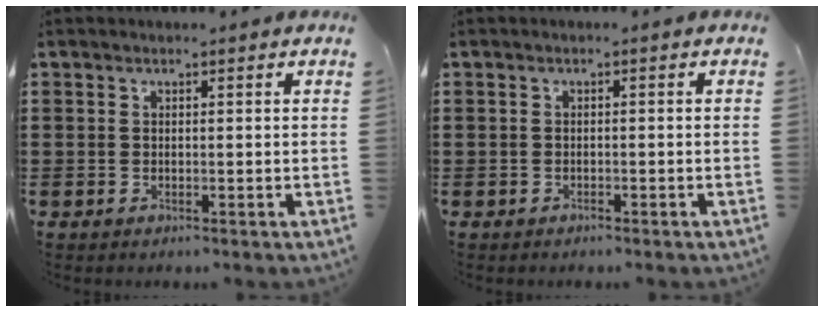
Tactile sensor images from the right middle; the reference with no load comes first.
{"total": 0.0}